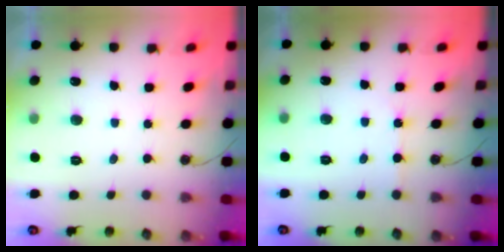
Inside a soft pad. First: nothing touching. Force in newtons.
{"total": 2.3, "press": 2.3, "slide": 0.4}